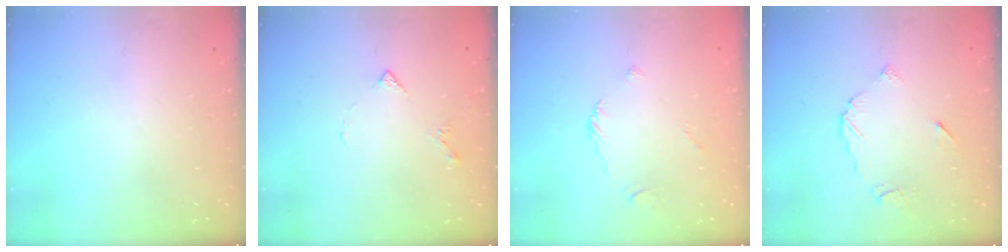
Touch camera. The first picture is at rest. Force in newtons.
{"total": 4.2, "press": 4.1, "slide": 0.8}
{"total": 2.5, "press": 2.4, "slide": 0.7}
{"total": 6.3, "press": 6.3, "slide": 0.1}